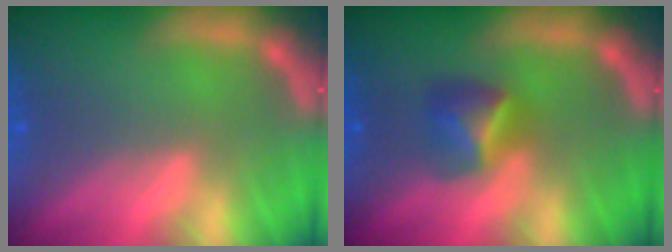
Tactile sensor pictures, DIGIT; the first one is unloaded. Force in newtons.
{"total": 2.9}